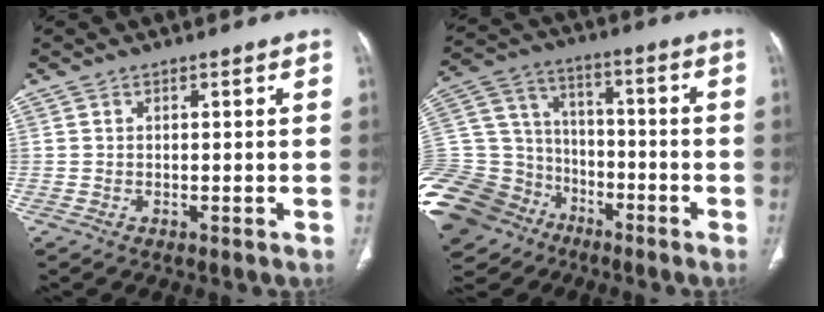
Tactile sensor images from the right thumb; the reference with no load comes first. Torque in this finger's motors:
{"motor_torque": [4.25, 0.76, 1.35, -1.42, 0.27]}